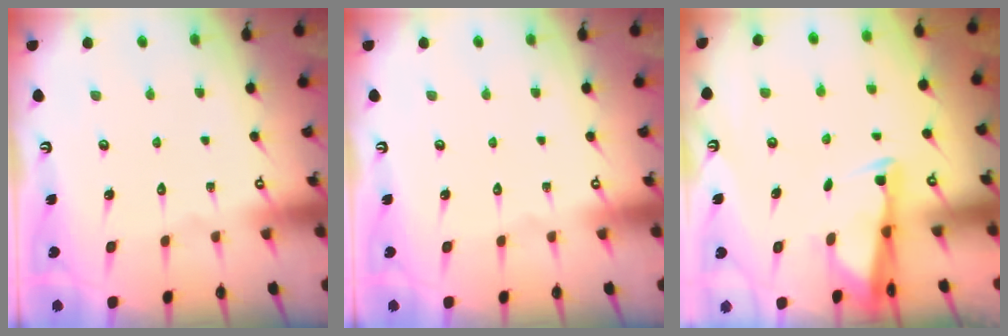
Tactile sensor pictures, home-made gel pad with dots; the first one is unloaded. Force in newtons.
{"total": 0.0}
{"total": 2.7, "press": 2.6, "slide": 0.7}